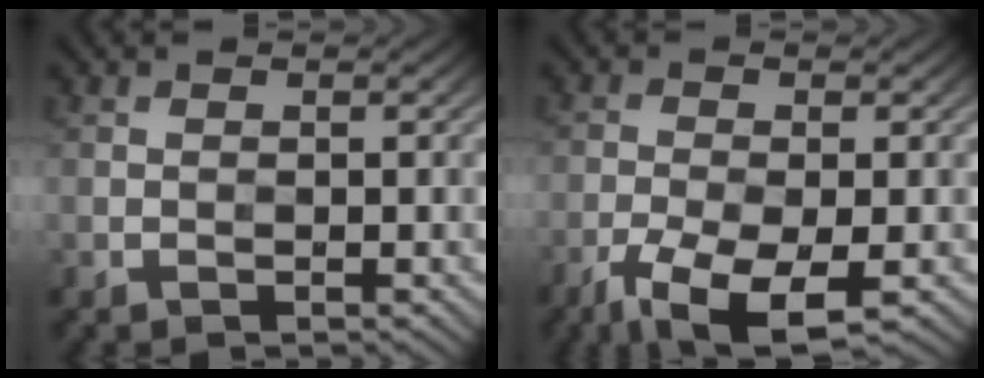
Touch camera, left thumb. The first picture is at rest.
{"total": 8.1, "force": [-4.7, 2.6, 6.1], "torque": [-0.121, -0.018, -0.085]}